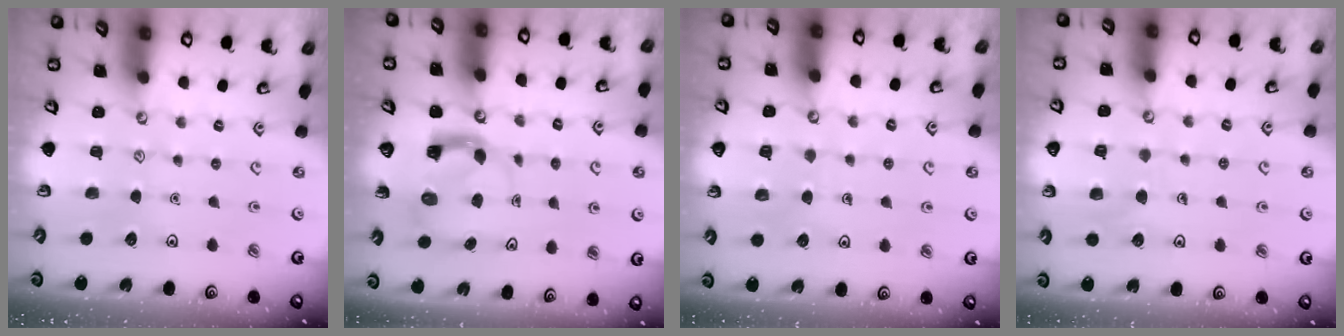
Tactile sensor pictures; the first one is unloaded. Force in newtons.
{"total": 3.8, "press": 3.8, "slide": 0.3}
{"total": 5.0, "press": 5.0, "slide": 0.3}
{"total": 5.7, "press": 5.7, "slide": 0.4}